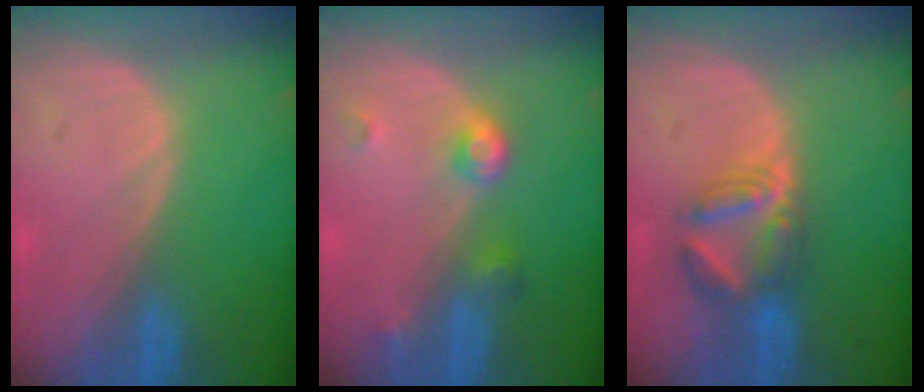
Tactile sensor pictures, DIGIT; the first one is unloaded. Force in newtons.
{"total": 3.9, "press": 3.6, "slide": 1.5}
{"total": 5.9, "press": 5.9, "slide": 0.2}